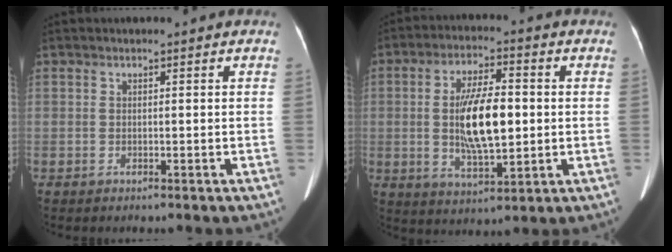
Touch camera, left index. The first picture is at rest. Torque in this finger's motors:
{"motor_torque": [0.70, 0.19, 0.28, 0.09]}